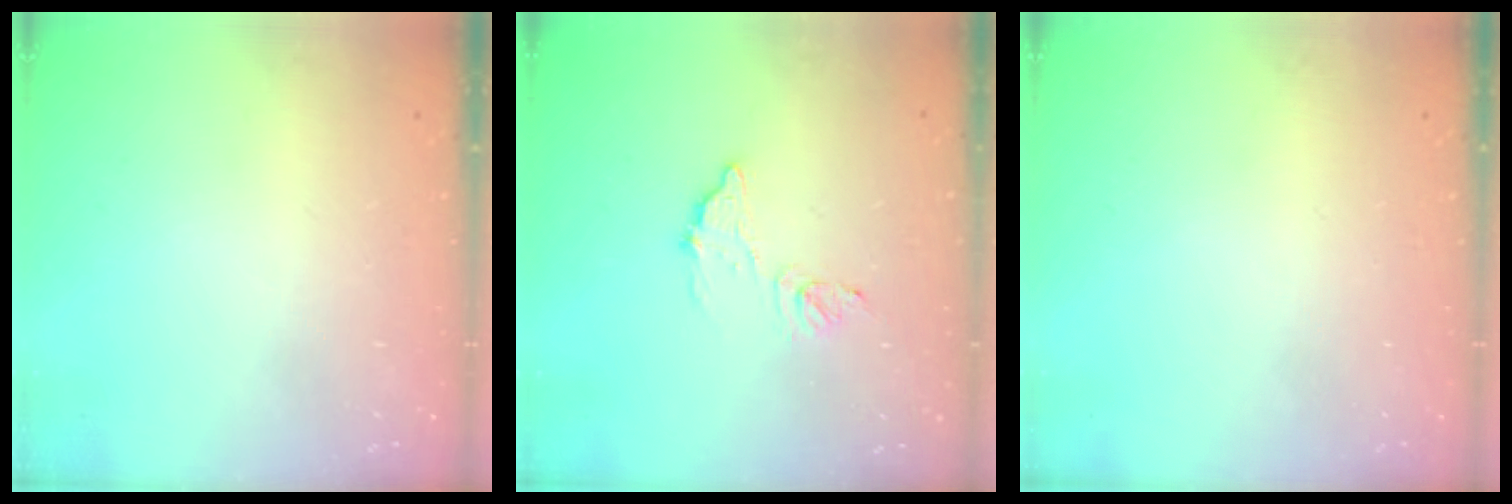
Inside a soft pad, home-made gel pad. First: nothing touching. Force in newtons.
{"total": 8.8, "press": 8.8, "slide": 0.5}
{"total": 0.0}